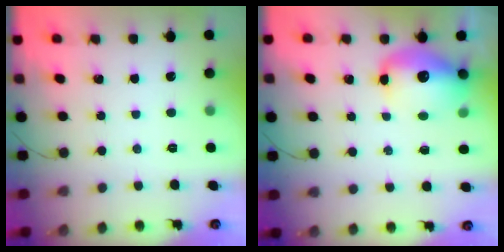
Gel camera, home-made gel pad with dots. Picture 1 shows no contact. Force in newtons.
{"total": 12.2, "press": 11.9, "slide": 3.0}